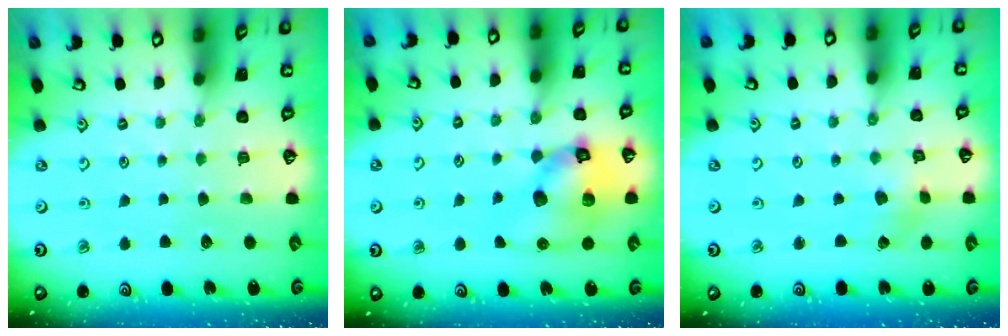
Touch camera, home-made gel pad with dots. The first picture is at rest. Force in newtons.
{"total": 13.9, "press": 13.8, "slide": 2.1}
{"total": 1.9, "press": 1.9, "slide": 0.2}